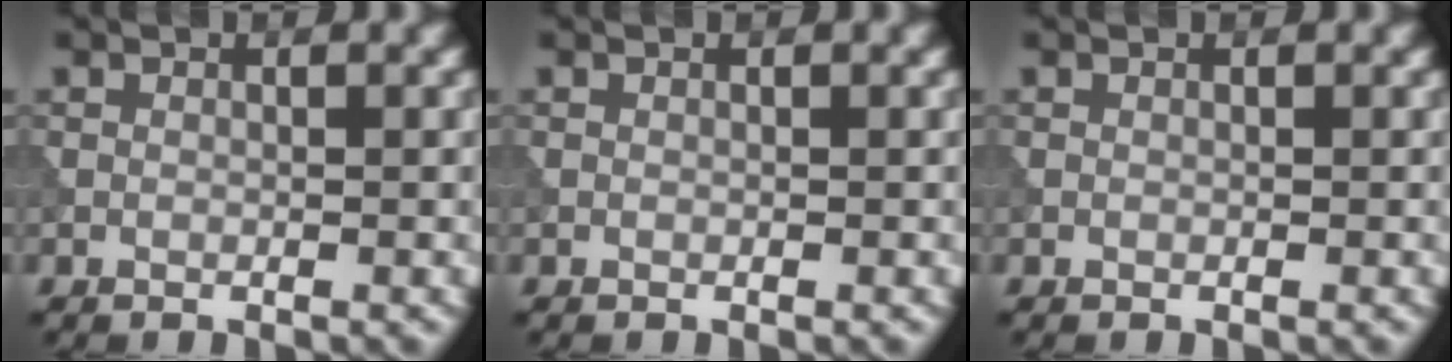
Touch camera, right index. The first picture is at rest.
{"total": 0.0}
{"total": 0.0}